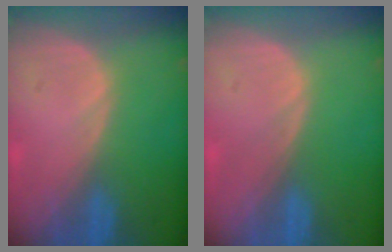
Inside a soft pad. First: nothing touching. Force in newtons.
{"total": 0.0}